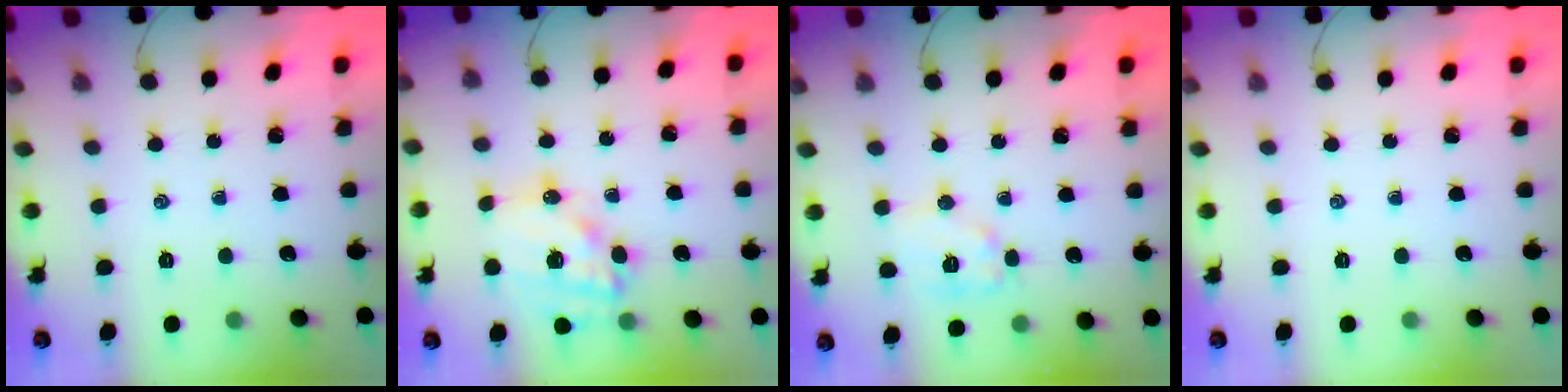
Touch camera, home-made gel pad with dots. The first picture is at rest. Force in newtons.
{"total": 14.8, "press": 14.5, "slide": 3.3}
{"total": 9.5, "press": 9.5, "slide": 0.2}
{"total": 0.0}